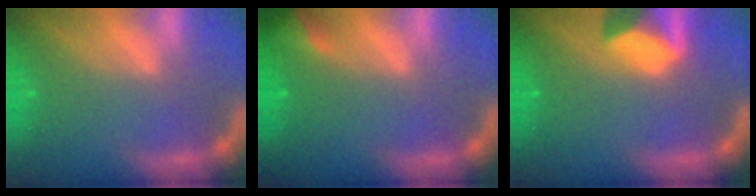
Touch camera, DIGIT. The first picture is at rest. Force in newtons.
{"total": 2.4}
{"total": 4.4}